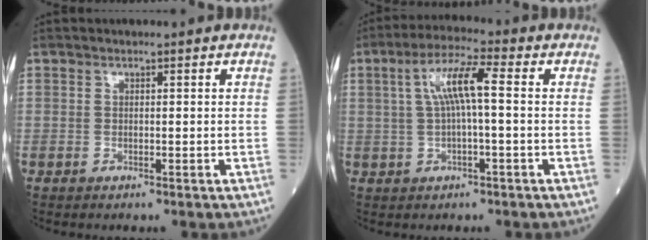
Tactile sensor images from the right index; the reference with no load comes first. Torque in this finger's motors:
{"motor_torque": [0.27, 0.06, 0.20, 0.07]}